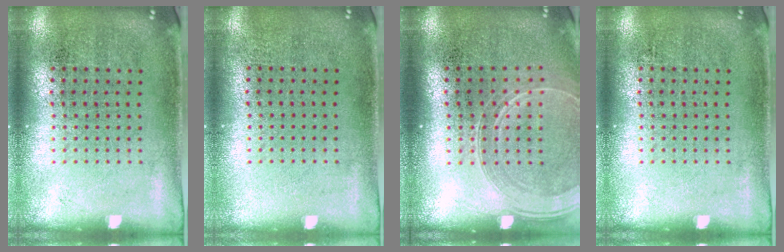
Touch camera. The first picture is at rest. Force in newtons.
{"total": 0.0}
{"total": 1.6, "press": 1.5, "slide": 0.7}
{"total": 0.0}